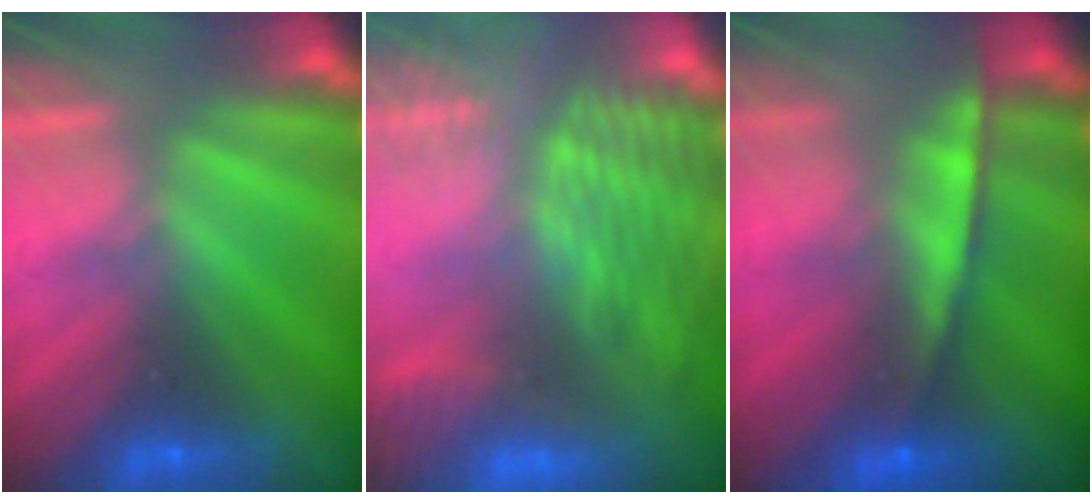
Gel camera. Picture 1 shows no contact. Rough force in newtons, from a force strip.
{"total": 9.6}
{"total": 5.8}